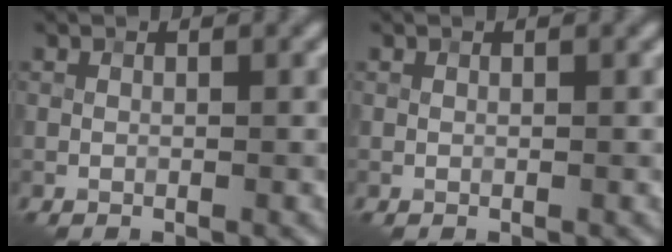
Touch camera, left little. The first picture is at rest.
{"total": 0.0}